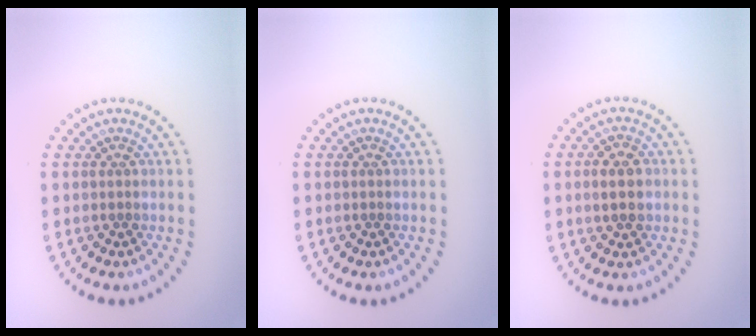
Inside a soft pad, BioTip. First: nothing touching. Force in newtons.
{"total": 0.0}
{"total": 2.7, "press": 2.7, "slide": 0.1}